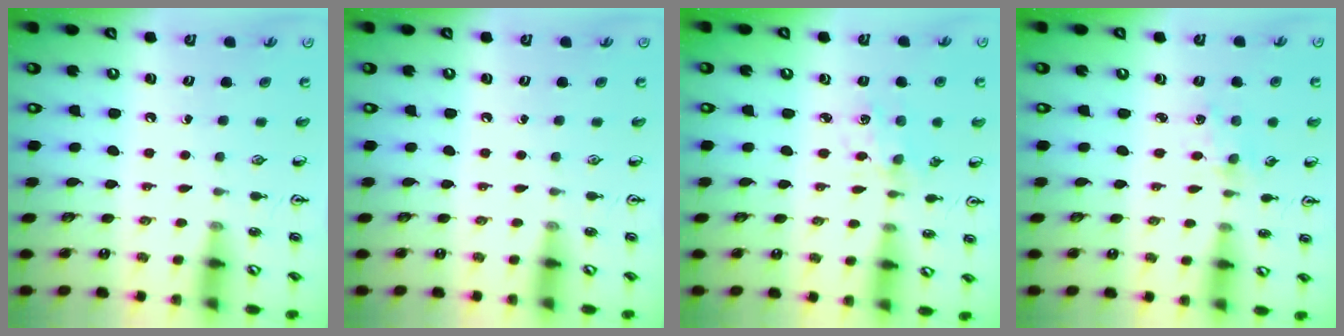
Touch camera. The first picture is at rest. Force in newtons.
{"total": 0.0}
{"total": 1.5, "press": 1.4, "slide": 0.4}
{"total": 2.5, "press": 2.4, "slide": 0.4}